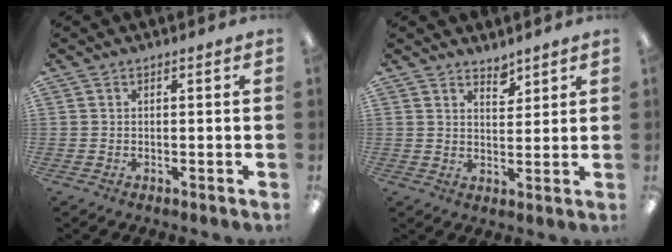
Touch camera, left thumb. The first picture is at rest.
{"total": 3.8, "force": [3.4, 1.3, 0.7], "torque": [0.004, -0.027, 0.060]}